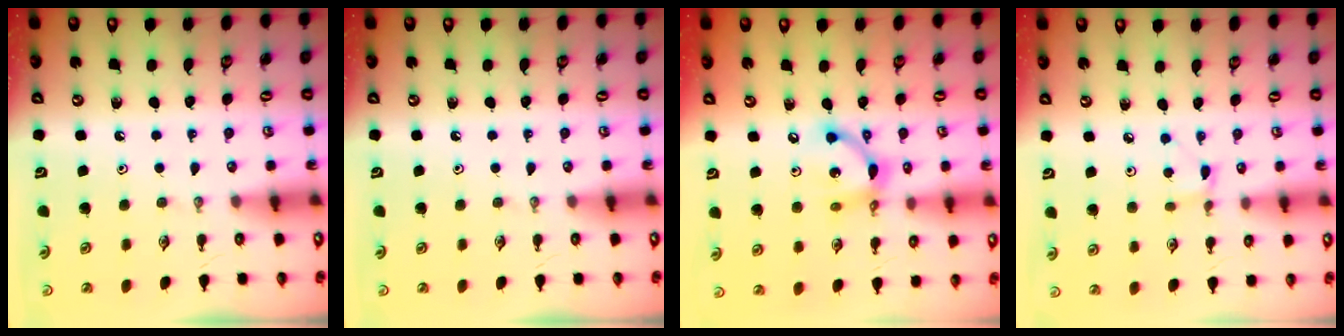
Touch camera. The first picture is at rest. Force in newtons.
{"total": 0.0}
{"total": 11.5, "press": 11.5, "slide": 0.6}
{"total": 2.8, "press": 2.8, "slide": 0.4}